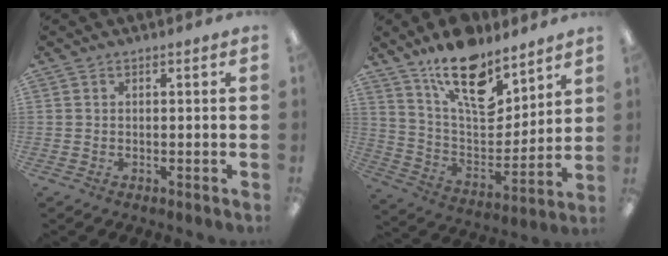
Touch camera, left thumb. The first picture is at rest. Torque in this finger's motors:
{"motor_torque": [1.44, 0.76, 1.63, -1.14, 0.48]}